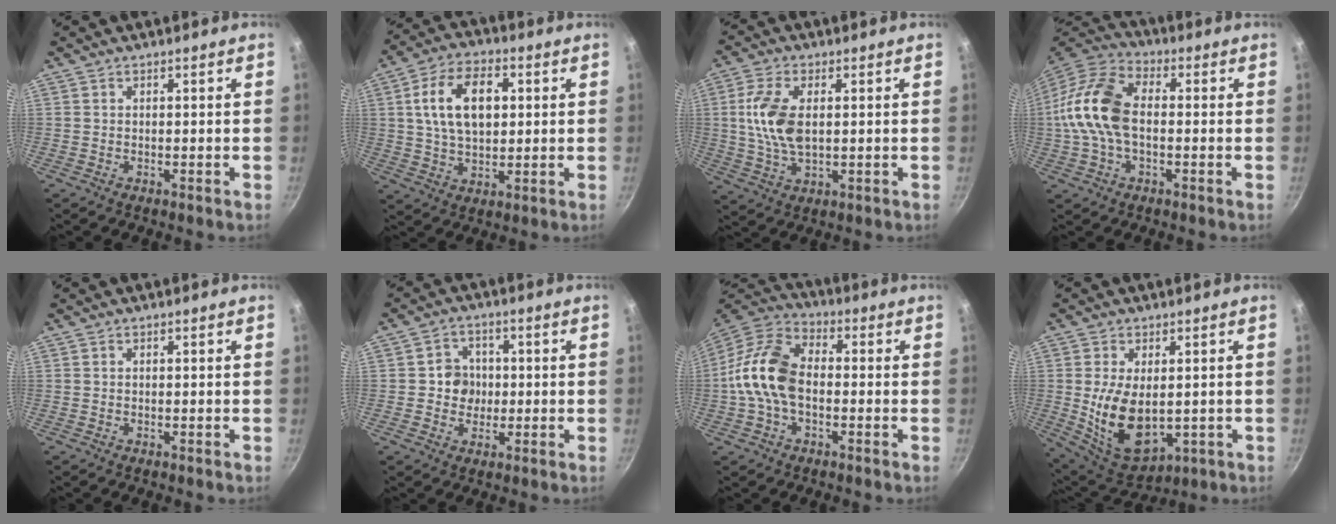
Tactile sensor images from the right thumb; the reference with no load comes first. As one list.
[{"total": 13.5, "force": [2.7, 8.3, 10.3], "torque": [-0.161, 0.007, 0.044]}, {"total": 10.0, "force": [1.2, 5.4, 8.4], "torque": [-0.168, 0.001, 0.023]}, {"total": 15.6, "force": [-0.3, 9.4, 12.5], "torque": [-0.237, 0.038, -0.022]}, {"total": 0.0}, {"total": 5.7, "force": [-0.2, 5.3, 2.0], "torque": [0.005, 0.008, -0.010]}, {"total": 13.9, "force": [-1.4, 8.8, 10.7], "torque": [-0.188, 0.039, -0.046]}, {"total": 13.0, "force": [-0.2, 7.6, 10.6], "torque": [-0.176, -0.017, 0.021]}]